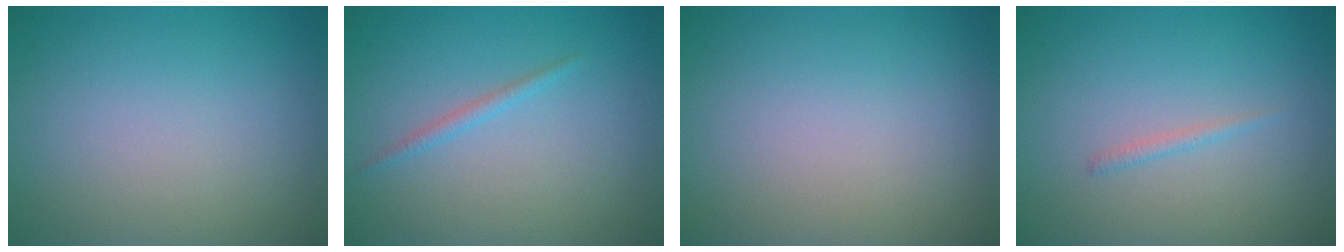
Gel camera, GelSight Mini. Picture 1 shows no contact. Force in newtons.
{"total": 1.0, "press": 1.0, "slide": 0.0}
{"total": 0.0}
{"total": 0.7, "press": 0.7, "slide": 0.0}